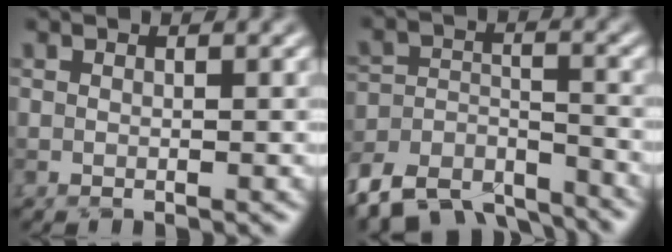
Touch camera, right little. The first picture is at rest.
{"total": 8.7, "force": [-7.7, 3.4, 2.2], "torque": [-0.037, -0.003, -0.128]}